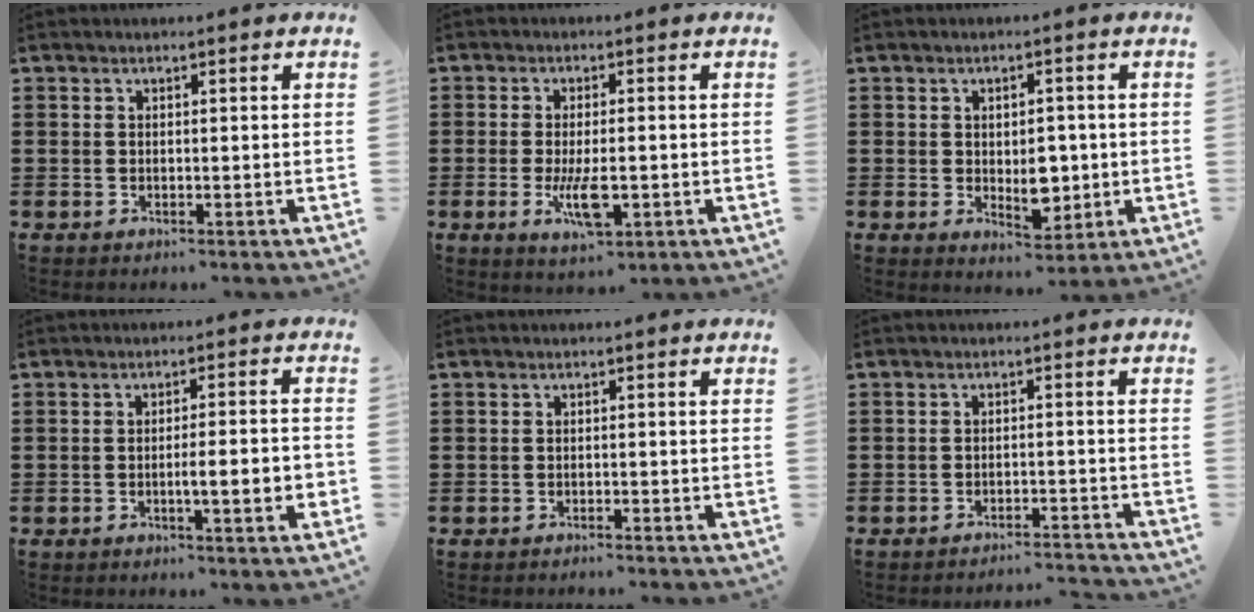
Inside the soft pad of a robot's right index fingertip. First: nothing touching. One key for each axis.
{"total": 6.1, "fx": -1.5, "fy": 2.1, "fz": 5.5, "tx": -0.121, "ty": -0.010, "tz": -0.030}
{"total": 5.4, "fx": -0.3, "fy": 3.7, "fz": 4.0, "tx": -0.045, "ty": -0.003, "tz": -0.009}
{"total": 5.2, "fx": -1.3, "fy": 0.3, "fz": 5.0, "tx": -0.074, "ty": -0.011, "tz": -0.024}
{"total": 0.9, "fx": -0.9, "fy": 0.0, "fz": 0.0, "tx": -0.003, "ty": 0.000, "tz": -0.018}
{"total": 2.6, "fx": -2.6, "fy": -0.1, "fz": 0.3, "tx": -0.009, "ty": -0.001, "tz": -0.055}